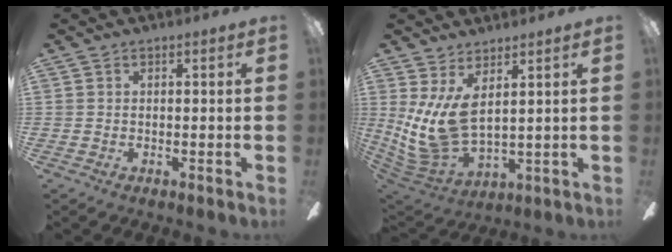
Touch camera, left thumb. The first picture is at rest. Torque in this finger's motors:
{"motor_torque": [0.40, 1.70, 1.33, -0.39, 0.16]}